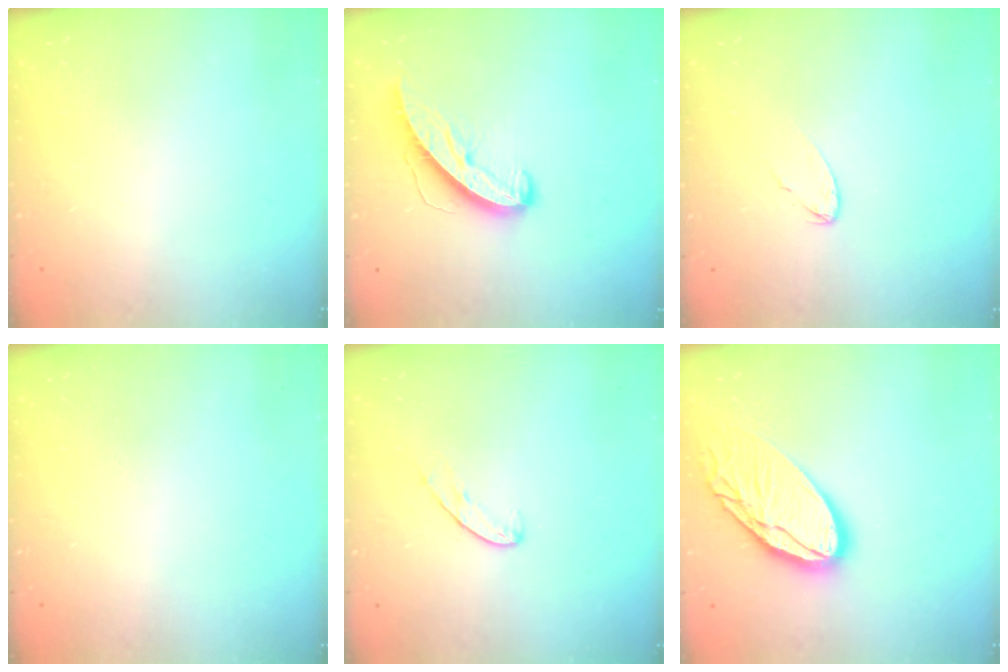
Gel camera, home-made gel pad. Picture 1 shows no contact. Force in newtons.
{"total": 9.5, "press": 9.5, "slide": 0.3}
{"total": 3.9, "press": 3.9, "slide": 0.4}
{"total": 0.0}
{"total": 5.8, "press": 5.8, "slide": 0.3}
{"total": 18.1, "press": 18.0, "slide": 1.5}